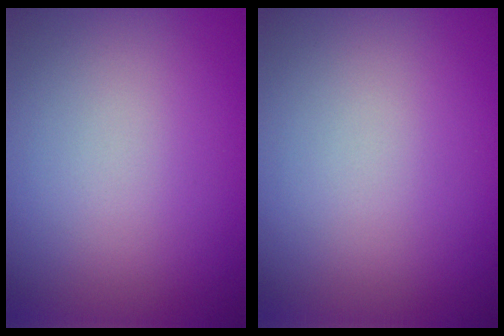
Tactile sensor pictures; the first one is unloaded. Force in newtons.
{"total": 0.0}